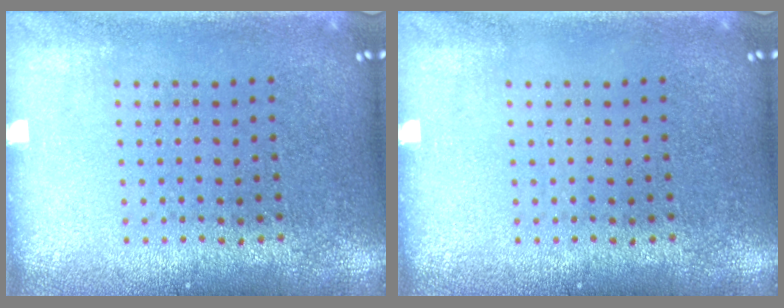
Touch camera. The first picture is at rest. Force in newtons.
{"total": 0.0}